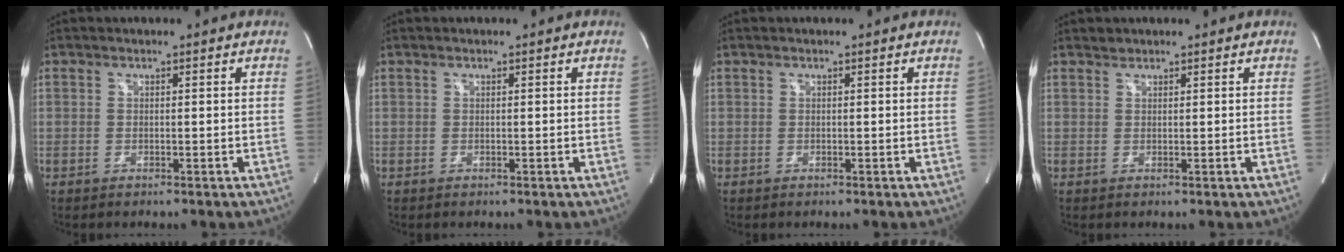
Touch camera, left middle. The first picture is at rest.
{"total": 0.0}
{"total": 0.0}
{"total": 0.7, "force": [0.6, 0.3, -0.1], "torque": [0.000, 0.003, 0.010]}